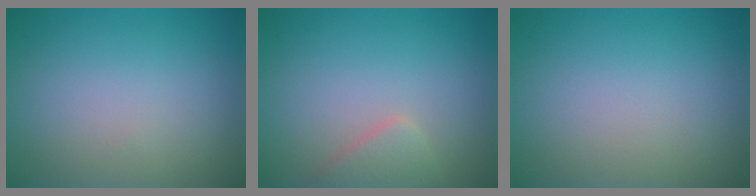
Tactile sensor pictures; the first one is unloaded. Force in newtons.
{"total": 2.1, "press": 2.1, "slide": 0.2}
{"total": 0.0}